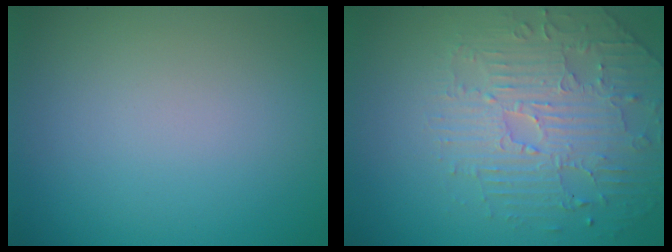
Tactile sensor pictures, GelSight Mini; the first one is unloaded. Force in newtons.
{"total": 4.4, "press": 4.0, "slide": 1.7}